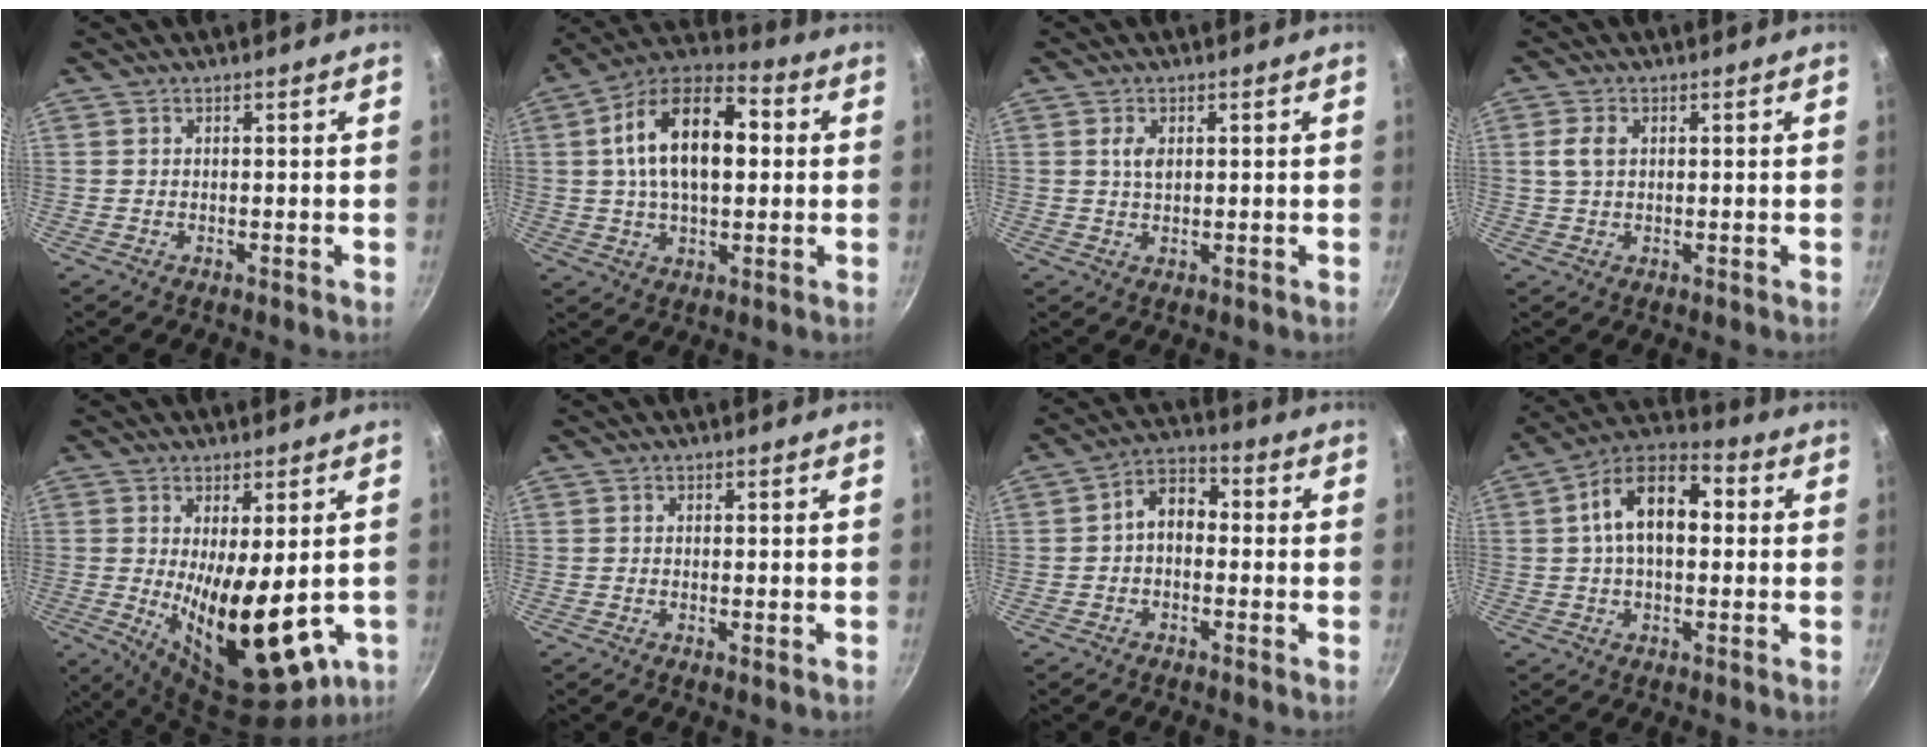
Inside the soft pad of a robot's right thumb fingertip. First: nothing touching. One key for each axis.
{"total": 18.2, "fx": 2.8, "fy": 10.0, "fz": 15.0, "tx": -0.241, "ty": 0.025, "tz": 0.037}
{"total": 2.6, "fx": 0.7, "fy": 1.4, "fz": 2.1, "tx": -0.038, "ty": -0.005, "tz": 0.014}
{"total": 3.4, "fx": 0.8, "fy": 2.2, "fz": 2.4, "tx": -0.055, "ty": 0.005, "tz": 0.016}
{"total": 18.6, "fx": -2.9, "fy": 8.0, "fz": 16.5, "tx": -0.245, "ty": -0.027, "tz": -0.011}
{"total": 0.7, "fx": -0.1, "fy": 0.1, "fz": 0.6, "tx": -0.017, "ty": -0.005, "tz": -0.004}
{"total": 6.9, "fx": -0.4, "fy": 4.7, "fz": 5.0, "tx": -0.062, "ty": 0.027, "tz": -0.021}
{"total": 13.6, "fx": 1.9, "fy": 7.9, "fz": 11.0, "tx": -0.175, "ty": 0.033, "tz": 0.021}